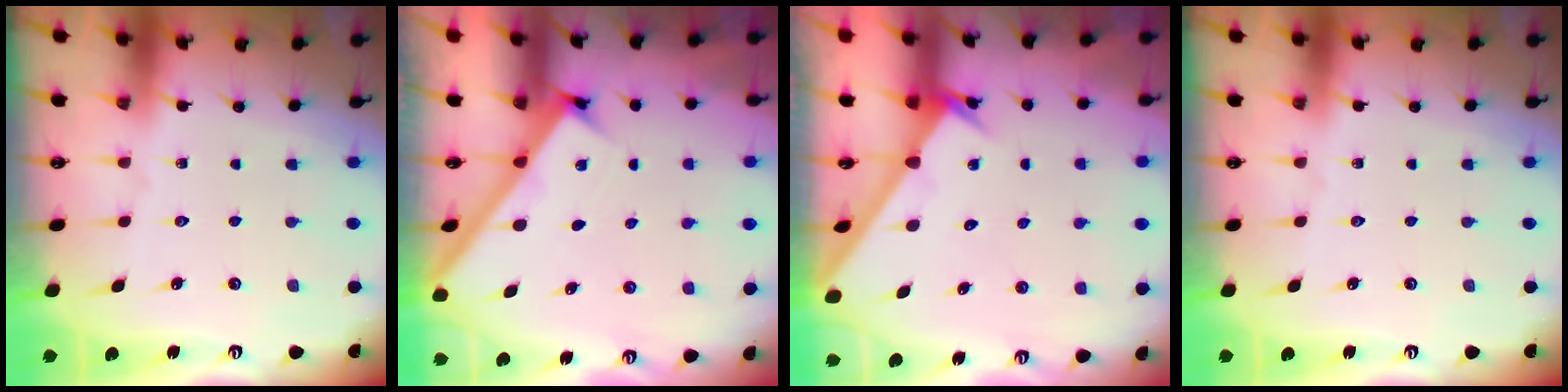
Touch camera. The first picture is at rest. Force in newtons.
{"total": 2.5, "press": 2.5, "slide": 0.3}
{"total": 2.6, "press": 2.6, "slide": 0.1}
{"total": 0.0}